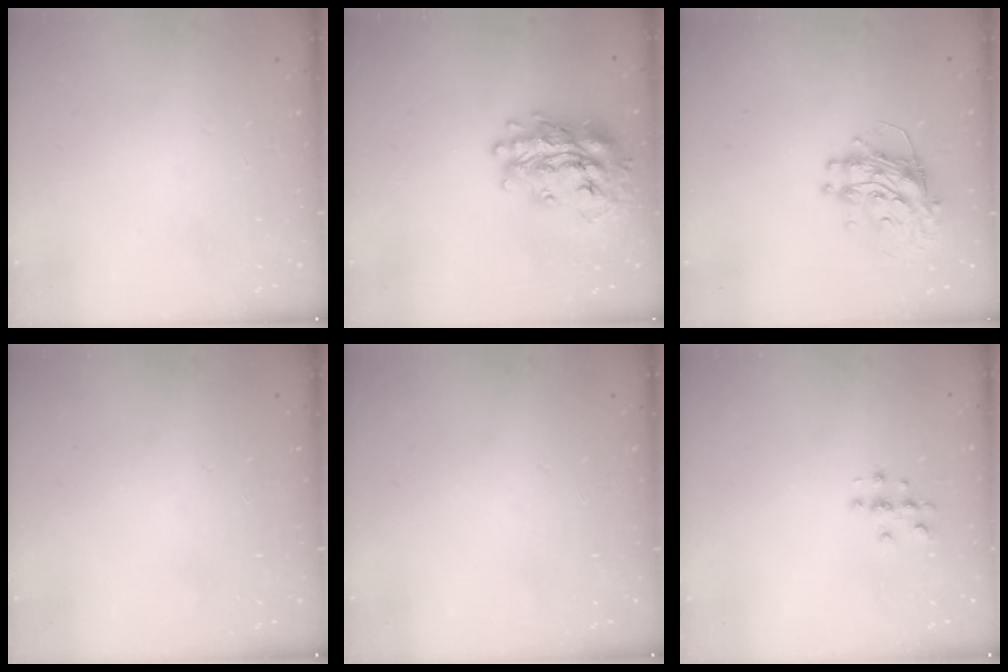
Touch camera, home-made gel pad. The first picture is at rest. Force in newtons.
{"total": 21.6, "press": 21.5, "slide": 1.8}
{"total": 11.4, "press": 11.3, "slide": 1.1}
{"total": 0.0}
{"total": 0.0}
{"total": 2.7, "press": 2.7, "slide": 0.3}